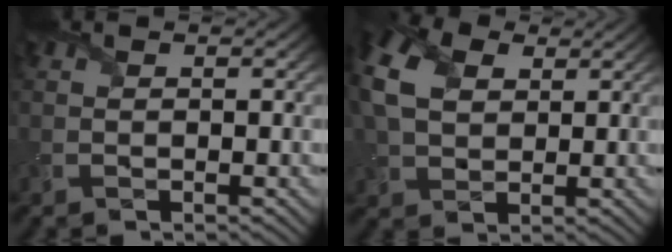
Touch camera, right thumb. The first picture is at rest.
{"total": 9.3, "force": [3.0, 6.3, 6.1], "torque": [-0.174, 0.020, 0.056]}